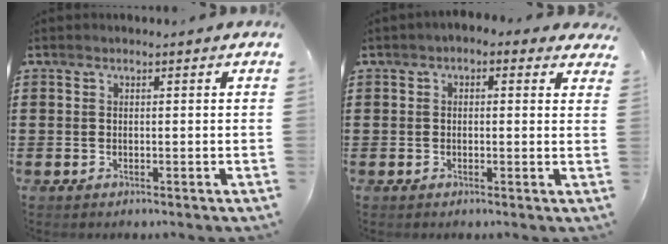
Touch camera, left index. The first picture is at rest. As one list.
[{"total": 1.3, "force": [0.0, 1.0, 0.9], "torque": [-0.021, 0.008, -0.003]}]